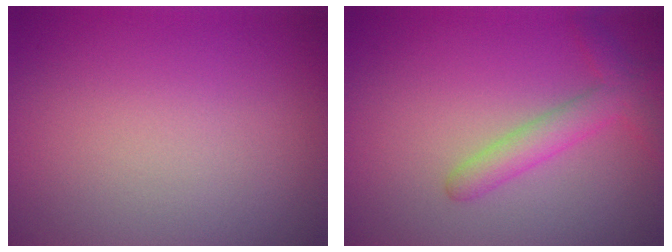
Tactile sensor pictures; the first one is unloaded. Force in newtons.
{"total": 2.8, "press": 2.7, "slide": 0.2}